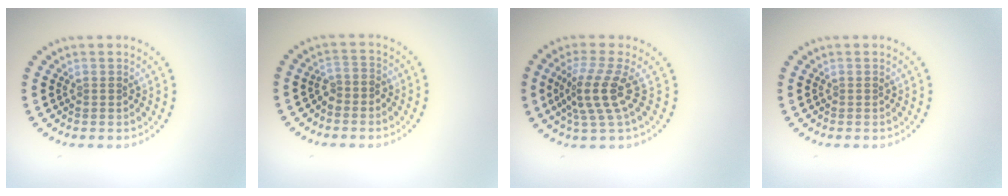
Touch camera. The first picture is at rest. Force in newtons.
{"total": 1.6, "press": 1.2, "slide": 1.0}
{"total": 3.8, "press": 2.7, "slide": 2.6}
{"total": 0.0}